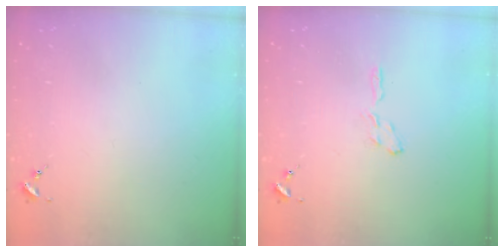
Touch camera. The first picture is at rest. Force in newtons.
{"total": 4.5, "press": 4.5, "slide": 0.5}